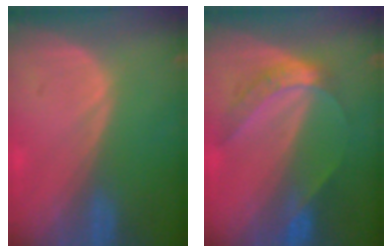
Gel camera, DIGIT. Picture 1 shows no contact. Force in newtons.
{"total": 6.3, "press": 5.2, "slide": 3.4}